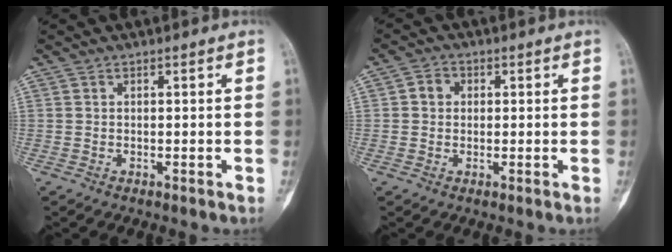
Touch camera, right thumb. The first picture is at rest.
{"total": 3.0, "force": [0.4, 2.7, 1.2], "torque": [-0.005, 0.007, 0.002]}